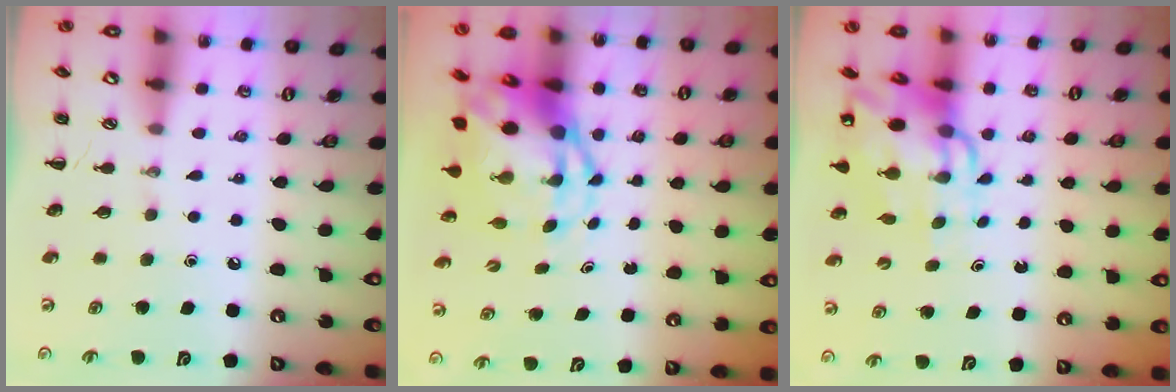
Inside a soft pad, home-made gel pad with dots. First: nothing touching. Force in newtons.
{"total": 7.2, "press": 6.9, "slide": 2.1}
{"total": 10.4, "press": 10.0, "slide": 2.7}